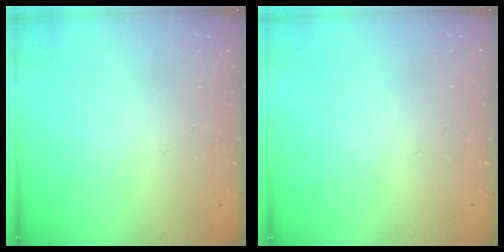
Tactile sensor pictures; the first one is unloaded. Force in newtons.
{"total": 0.0}